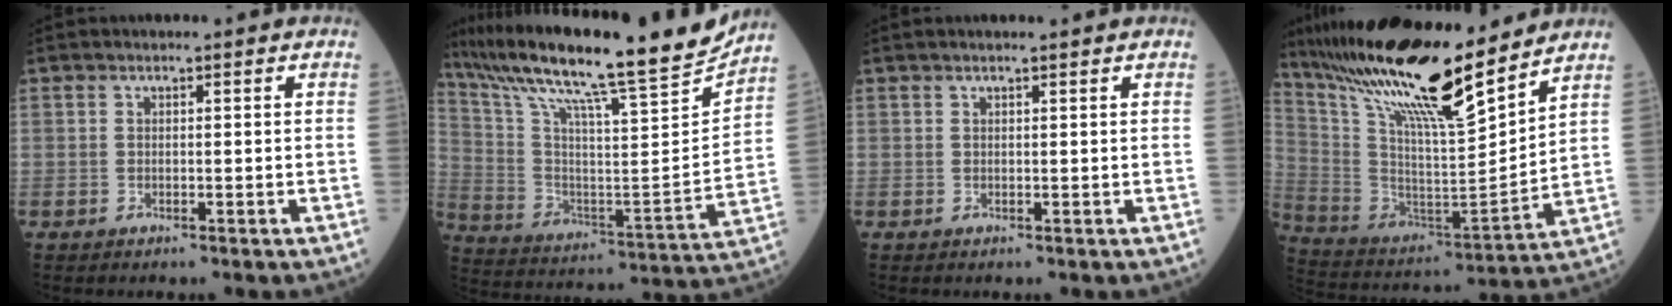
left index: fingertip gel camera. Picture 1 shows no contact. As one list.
[{"total": 25.1, "force": [21.4, 0.2, 13.1], "torque": [-0.239, -0.033, 0.334]}, {"total": 1.6, "force": [1.4, -0.1, 0.8], "torque": [-0.008, 0.013, 0.024]}, {"total": 22.9, "force": [18.2, 2.1, 13.7], "torque": [-0.252, -0.004, 0.330]}]